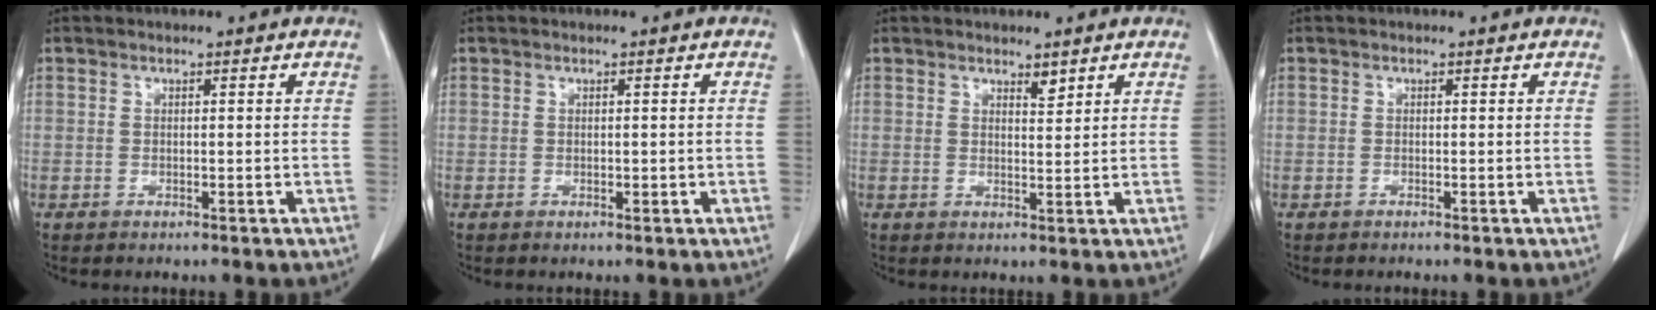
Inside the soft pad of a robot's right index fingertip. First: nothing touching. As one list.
[{"total": 0.6, "force": [-0.1, 0.4, 0.4], "torque": [-0.006, 0.001, 0.001]}, {"total": 1.6, "force": [1.3, 0.4, 0.9], "torque": [-0.015, -0.007, 0.022]}, {"total": 0.0}]